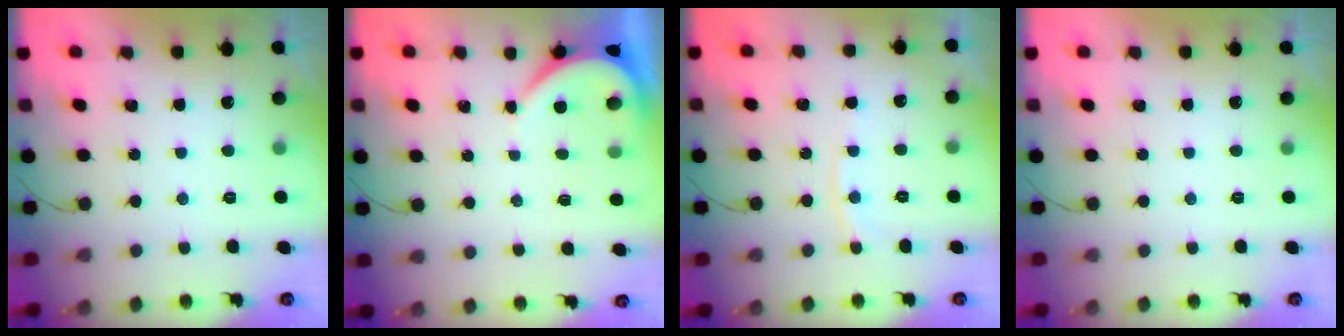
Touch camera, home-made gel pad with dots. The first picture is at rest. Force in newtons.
{"total": 3.9, "press": 3.9, "slide": 0.5}
{"total": 5.7, "press": 5.7, "slide": 0.5}
{"total": 0.0}